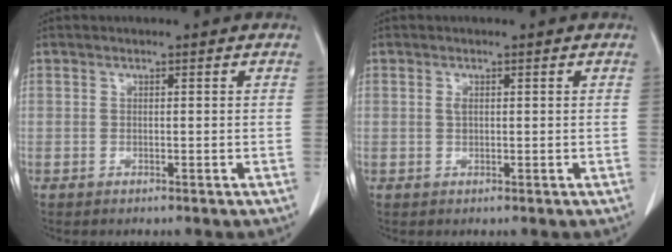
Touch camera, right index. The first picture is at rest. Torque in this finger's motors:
{"motor_torque": [-0.05, 0.02, 0.05, -0.01]}